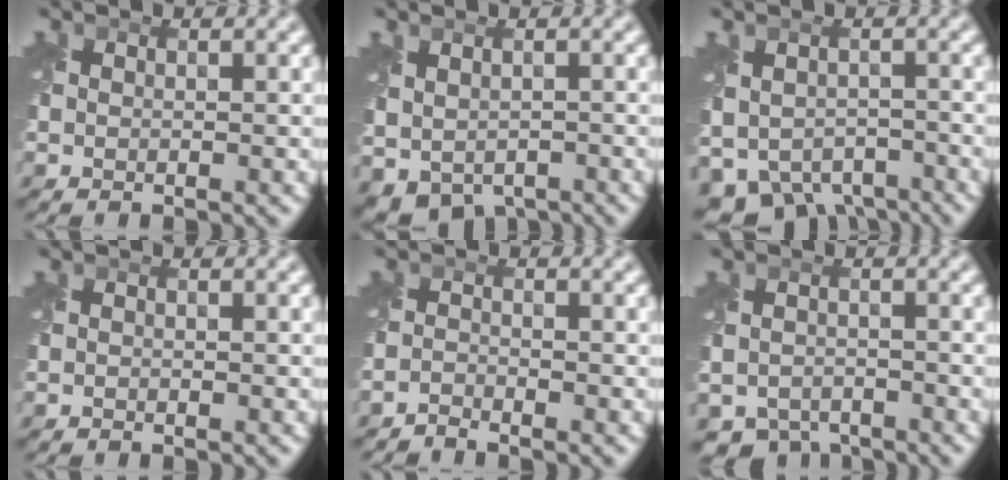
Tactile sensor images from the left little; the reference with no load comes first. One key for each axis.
{"total": 3.9, "fx": -1.3, "fy": 2.9, "fz": 2.3, "tx": -0.045, "ty": -0.011, "tz": -0.006}
{"total": 6.2, "fx": -3.7, "fy": 4.3, "fz": 2.5, "tx": -0.045, "ty": -0.019, "tz": -0.045}
{"total": 0.0}
{"total": 1.1, "fx": -1.1, "fy": 0.0, "fz": 0.0, "tx": 0.000, "ty": 0.004, "tz": -0.027}
{"total": 2.9, "fx": -2.3, "fy": 1.8, "fz": 0.3, "tx": 0.002, "ty": -0.006, "tz": -0.038}